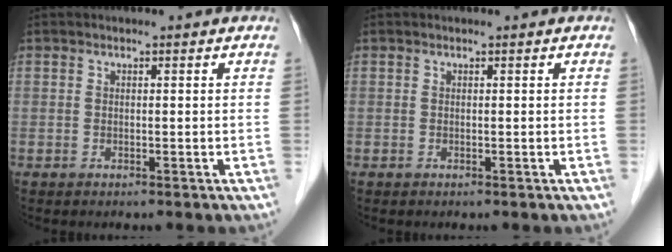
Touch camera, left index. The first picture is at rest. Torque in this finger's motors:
{"motor_torque": [0.01, 0.01, 0.00, -0.01]}